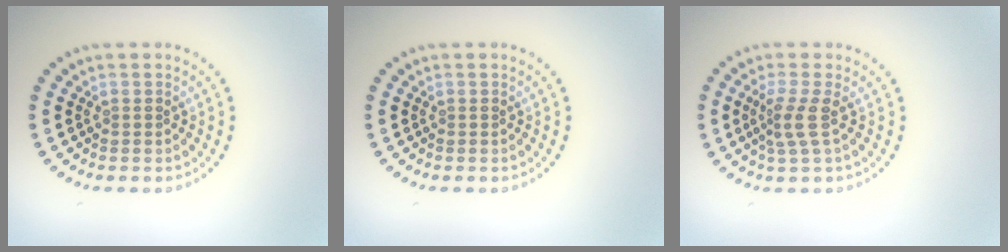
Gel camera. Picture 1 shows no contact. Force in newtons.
{"total": 0.0}
{"total": 2.3, "press": 1.6, "slide": 1.7}